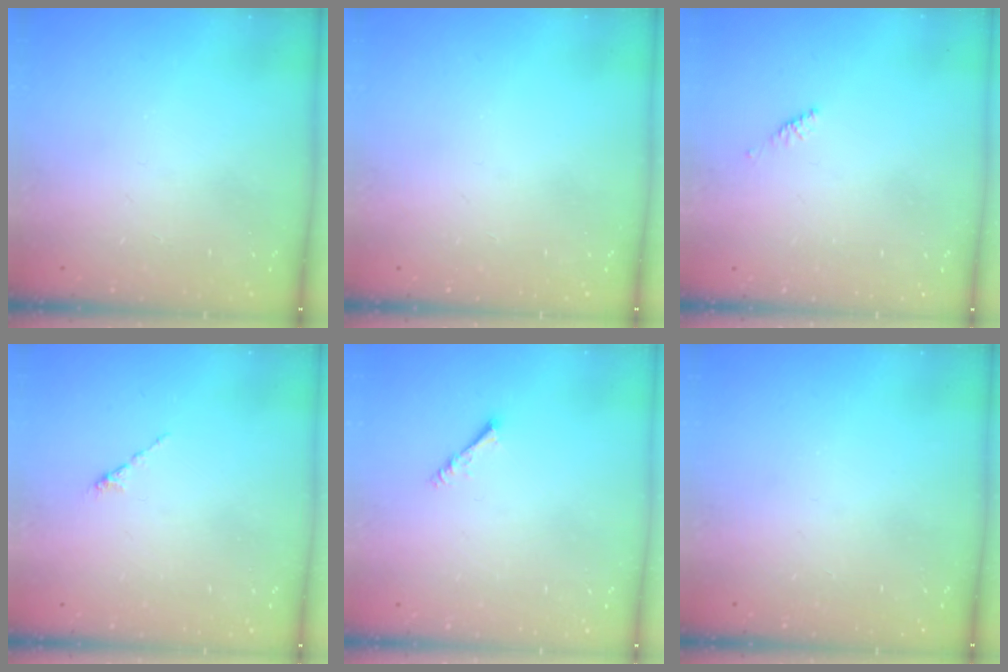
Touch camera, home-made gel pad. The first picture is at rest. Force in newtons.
{"total": 0.0}
{"total": 2.4, "press": 2.3, "slide": 0.7}
{"total": 0.0}
{"total": 1.6, "press": 1.5, "slide": 0.3}
{"total": 0.0}